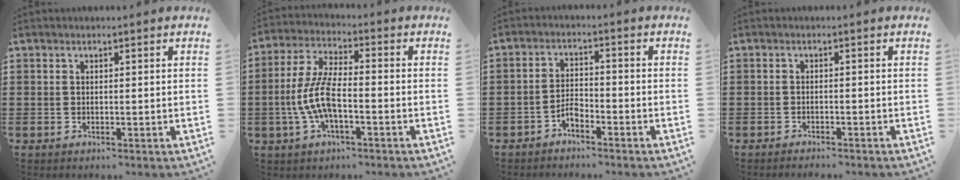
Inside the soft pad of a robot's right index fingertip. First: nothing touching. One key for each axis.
{"total": 8.5, "fx": -2.3, "fy": 2.9, "fz": 7.6, "tx": -0.184, "ty": -0.013, "tz": -0.052}
{"total": 2.9, "fx": -2.2, "fy": 1.0, "fz": 1.5, "tx": -0.039, "ty": 0.006, "tz": -0.048}
{"total": 1.2, "fx": -1.2, "fy": 0.1, "fz": 0.0, "tx": -0.004, "ty": 0.003, "tz": -0.025}